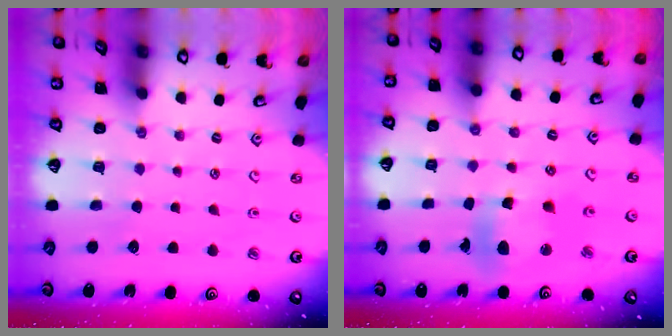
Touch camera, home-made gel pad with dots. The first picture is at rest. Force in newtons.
{"total": 12.3, "press": 12.2, "slide": 1.7}